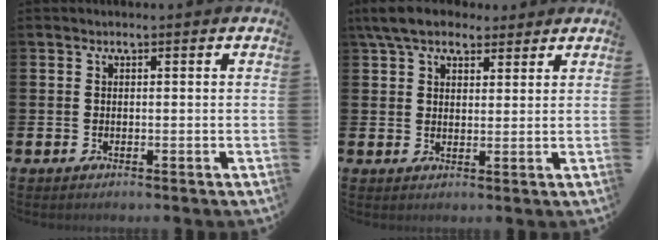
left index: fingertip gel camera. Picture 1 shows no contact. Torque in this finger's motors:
{"motor_torque": [1.09, -1.04, 0.84, 0.21]}